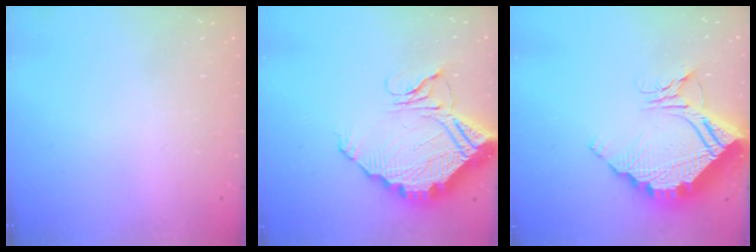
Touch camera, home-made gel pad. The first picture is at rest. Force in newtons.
{"total": 15.9, "press": 15.8, "slide": 1.0}
{"total": 16.5, "press": 16.4, "slide": 1.3}